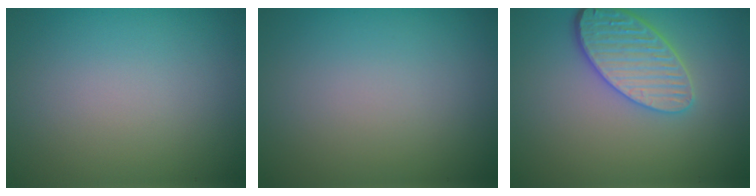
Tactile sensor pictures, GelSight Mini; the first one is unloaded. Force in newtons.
{"total": 0.0}
{"total": 4.7, "press": 3.9, "slide": 2.6}